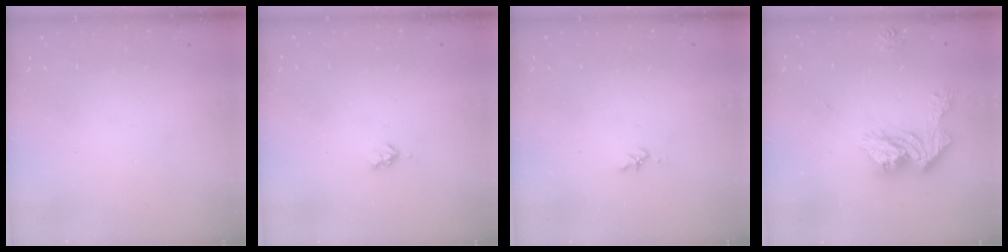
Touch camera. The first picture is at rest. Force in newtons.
{"total": 2.9, "press": 2.9, "slide": 0.5}
{"total": 1.6, "press": 1.6, "slide": 0.3}
{"total": 14.7, "press": 14.7, "slide": 1.2}